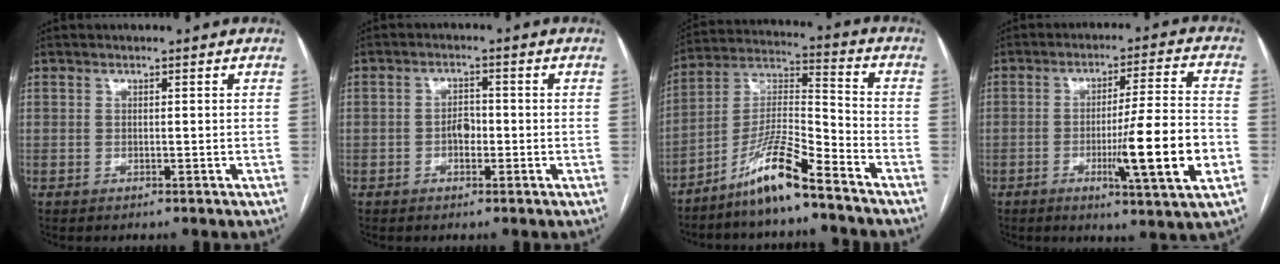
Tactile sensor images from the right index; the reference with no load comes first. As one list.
[{"total": 2.6, "force": [-0.7, 1.5, 2.0], "torque": [-0.030, 0.007, -0.013]}, {"total": 11.0, "force": [-8.3, 0.2, 7.3], "torque": [-0.146, 0.001, -0.156]}, {"total": 13.9, "force": [-3.8, -0.3, 13.4], "torque": [-0.207, -0.015, -0.060]}]